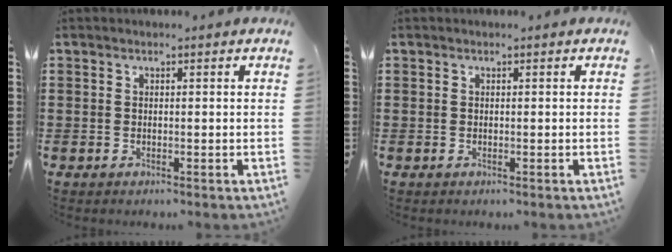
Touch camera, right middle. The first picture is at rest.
{"total": 0.0}